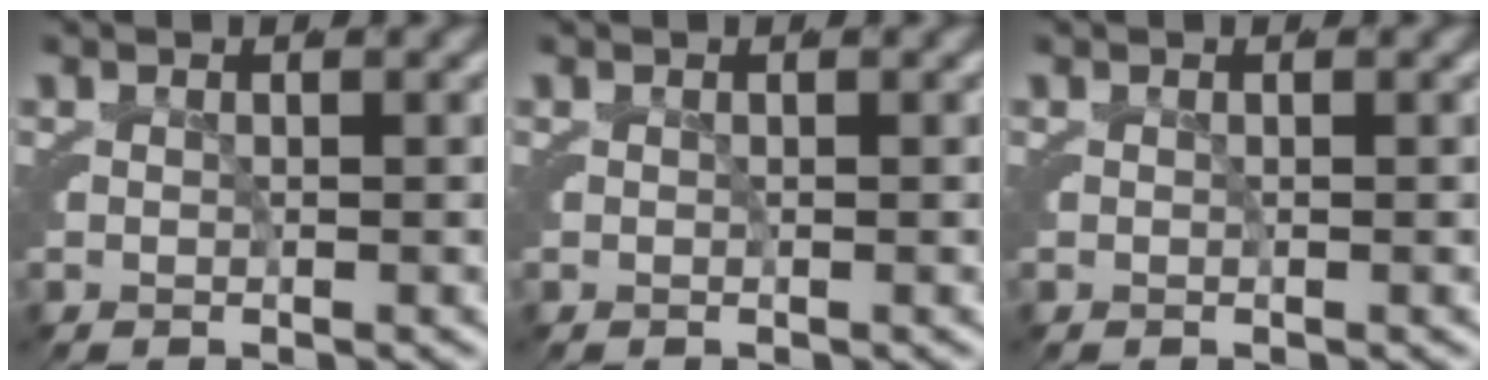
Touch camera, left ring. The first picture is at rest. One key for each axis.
{"total": 0.0}
{"total": 0.0}